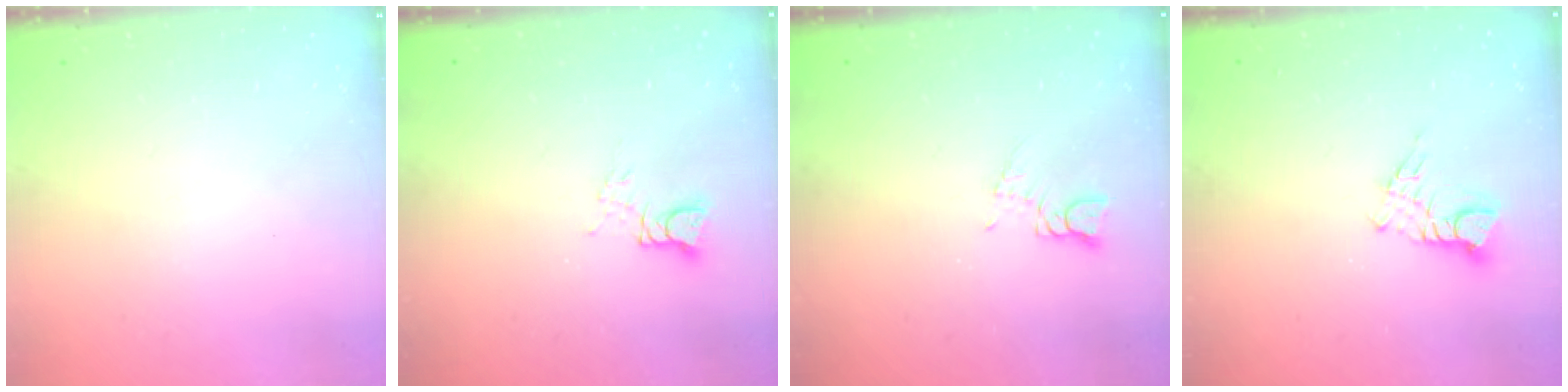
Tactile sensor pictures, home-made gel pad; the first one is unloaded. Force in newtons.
{"total": 2.9, "press": 2.9, "slide": 0.3}
{"total": 1.3, "press": 1.3, "slide": 0.2}
{"total": 5.7, "press": 5.7, "slide": 0.5}